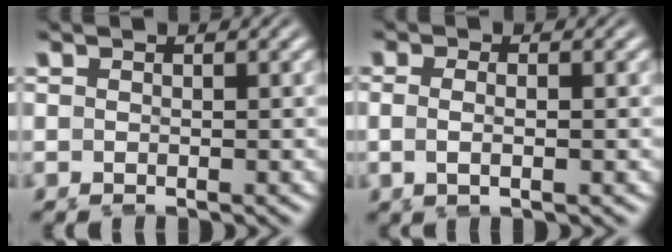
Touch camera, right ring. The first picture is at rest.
{"total": 1.9, "force": [-0.6, 0.5, 1.7], "torque": [-0.039, -0.005, -0.011]}